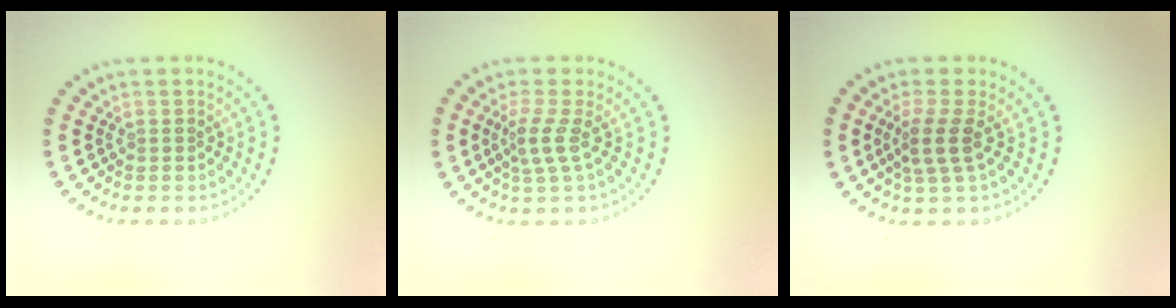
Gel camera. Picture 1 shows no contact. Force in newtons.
{"total": 2.2, "press": 1.4, "slide": 1.6}
{"total": 2.5, "press": 2.0, "slide": 1.6}